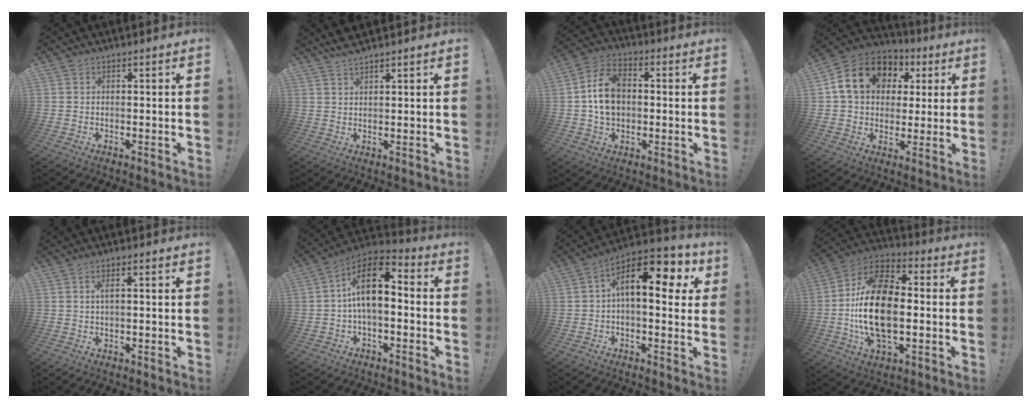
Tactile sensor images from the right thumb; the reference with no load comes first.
{"total": 3.0, "force": [2.8, 0.1, 1.2], "torque": [-0.030, -0.013, 0.052]}
{"total": 12.1, "force": [0.7, 9.2, 7.8], "torque": [-0.125, 0.014, 0.016]}
{"total": 16.1, "force": [5.4, 12.5, 8.5], "torque": [-0.127, -0.005, 0.108]}
{"total": 2.5, "force": [0.3, 0.4, 2.4], "torque": [-0.041, 0.001, 0.002]}
{"total": 13.5, "force": [1.4, 6.8, 11.6], "torque": [-0.195, 0.008, 0.026]}
{"total": 15.1, "force": [4.1, 6.5, 13.0], "torque": [-0.194, -0.010, 0.062]}
{"total": 22.0, "force": [-1.7, 13.2, 17.5], "torque": [-0.316, 0.015, -0.027]}